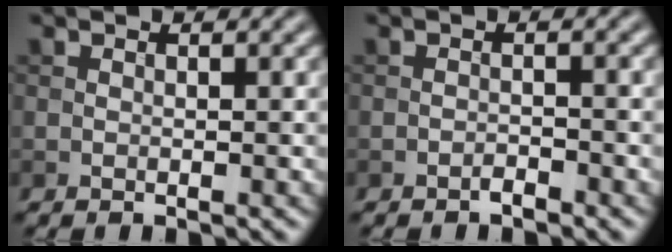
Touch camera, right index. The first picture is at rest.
{"total": 1.0, "force": [-0.8, 0.2, 0.5], "torque": [-0.007, 0.003, -0.016]}